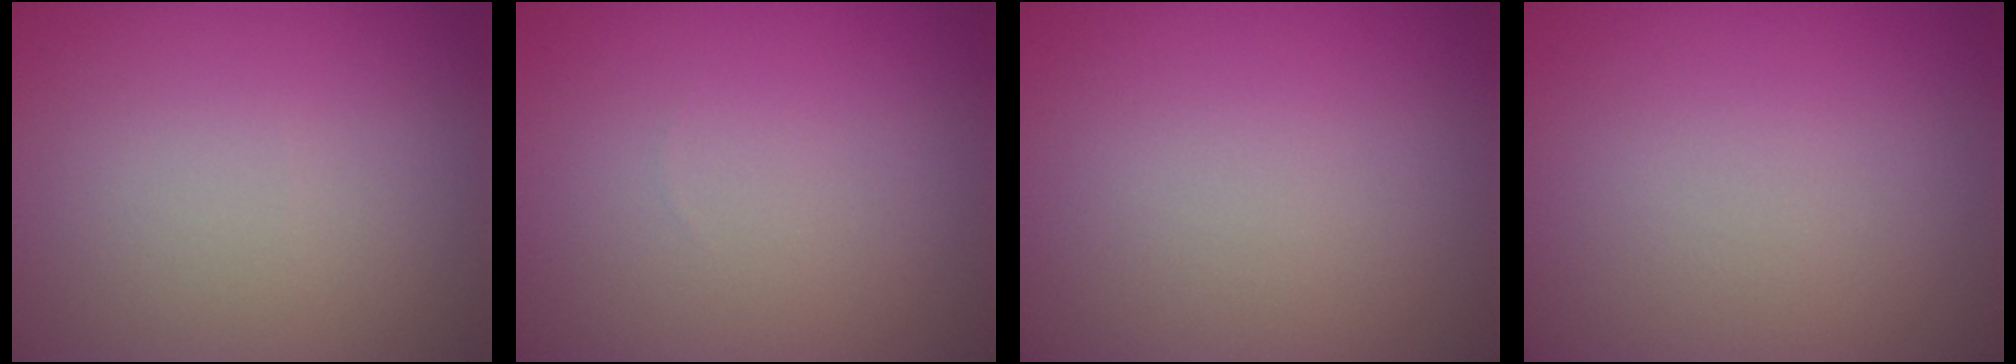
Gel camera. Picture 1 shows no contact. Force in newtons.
{"total": 0.0}
{"total": 0.0}
{"total": 0.0}